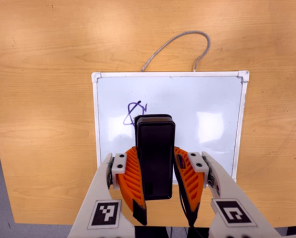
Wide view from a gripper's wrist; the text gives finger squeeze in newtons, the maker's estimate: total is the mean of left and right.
{"total": 6.5, "left": 5.3, "right": 7.7}